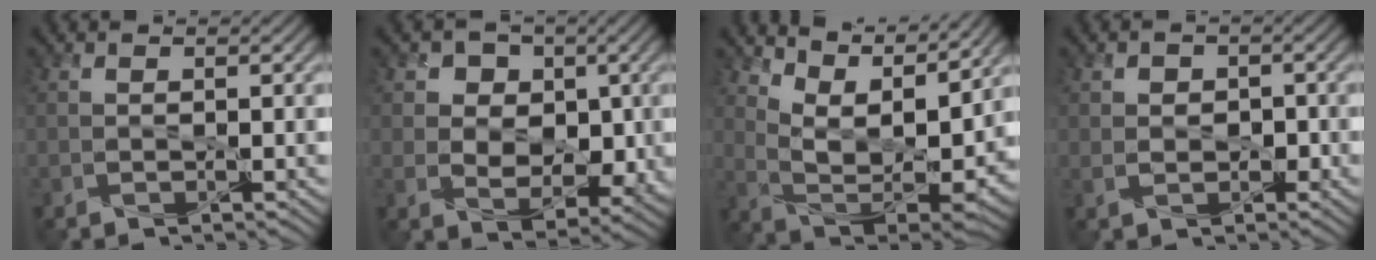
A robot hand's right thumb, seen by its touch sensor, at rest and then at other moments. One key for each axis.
{"total": 7.2, "fx": 1.6, "fy": 5.4, "fz": 4.4, "tx": -0.079, "ty": -0.003, "tz": 0.015}
{"total": 11.2, "fx": 8.3, "fy": 3.2, "fz": 6.8, "tx": -0.161, "ty": -0.002, "tz": 0.140}
{"total": 2.7, "fx": -0.1, "fy": 2.3, "fz": 1.3, "tx": -0.026, "ty": 0.003, "tz": -0.012}